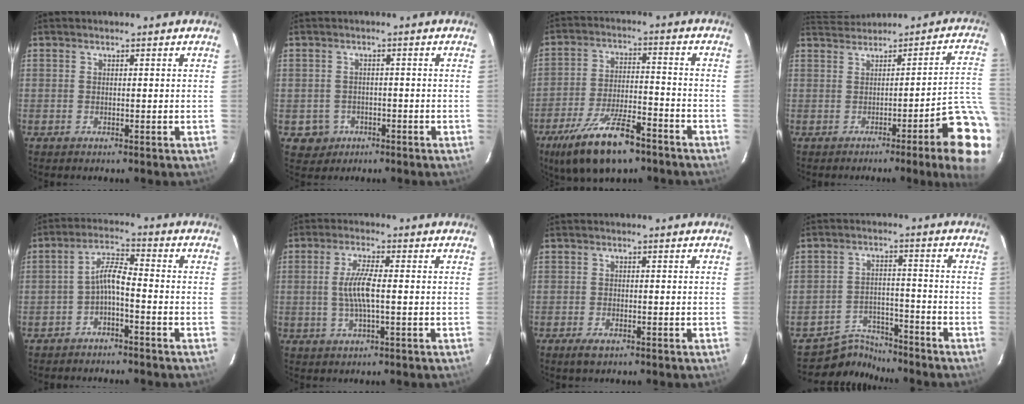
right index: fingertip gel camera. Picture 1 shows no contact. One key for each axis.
{"total": 4.2, "fx": -1.4, "fy": 4.0, "fz": 0.4, "tx": -0.019, "ty": 0.013, "tz": -0.011}
{"total": 15.5, "fx": -10.6, "fy": 5.2, "fz": 10.0, "tx": -0.209, "ty": -0.023, "tz": -0.176}
{"total": 9.9, "fx": -2.2, "fy": -0.2, "fz": 9.7, "tx": -0.095, "ty": 0.003, "tz": -0.015}
{"total": 4.6, "fx": -2.5, "fy": 0.9, "fz": 3.7, "tx": -0.087, "ty": 0.016, "tz": -0.046}
{"total": 6.1, "fx": -0.4, "fy": 1.2, "fz": 5.9, "tx": -0.114, "ty": 0.000, "tz": -0.006}
{"total": 2.4, "fx": -1.6, "fy": 1.1, "fz": 1.5, "tx": -0.036, "ty": -0.006, "tz": -0.028}
{"total": 6.7, "fx": -6.2, "fy": 2.5, "fz": -0.8, "tx": -0.006, "ty": 0.022, "tz": -0.104}